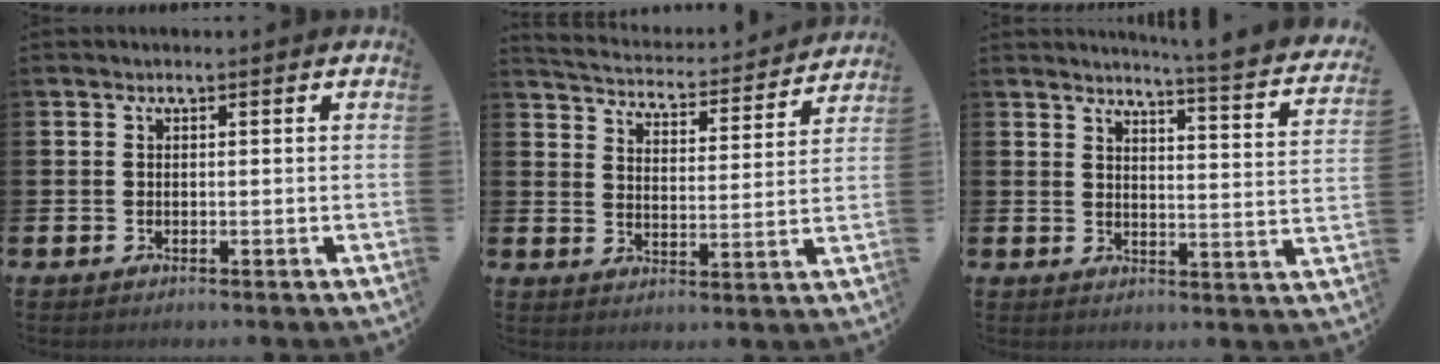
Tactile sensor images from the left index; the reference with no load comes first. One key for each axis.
{"total": 4.3, "fx": 4.3, "fy": 0.6, "fz": 0.4, "tx": -0.032, "ty": -0.039, "tz": 0.068}
{"total": 4.6, "fx": 4.4, "fy": -0.6, "fz": 1.1, "tx": -0.028, "ty": -0.044, "tz": 0.068}